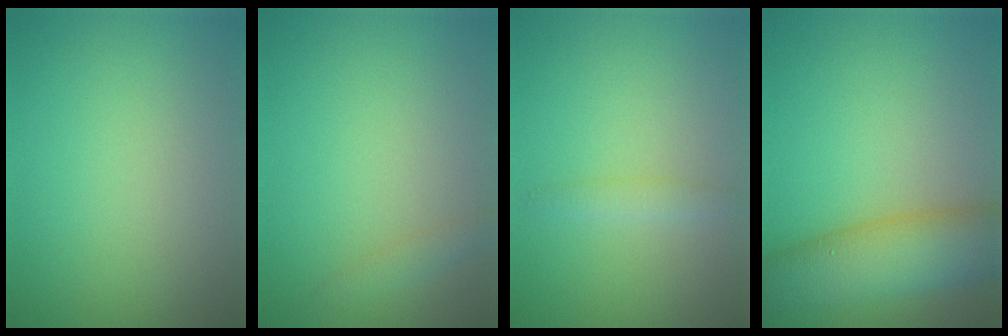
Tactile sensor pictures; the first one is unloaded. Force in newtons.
{"total": 1.2, "press": 1.2, "slide": 0.0}
{"total": 1.3, "press": 1.3, "slide": 0.0}
{"total": 8.6, "press": 8.6, "slide": 0.3}